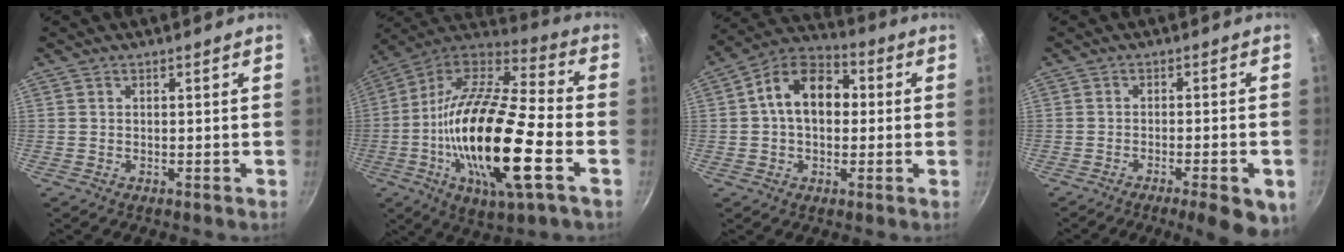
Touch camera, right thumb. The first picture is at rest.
{"total": 27.6, "force": [-6.6, 8.5, 25.4], "torque": [-0.467, 0.014, -0.135]}
{"total": 13.0, "force": [1.3, 9.1, 9.3], "torque": [-0.112, 0.033, 0.001]}
{"total": 9.1, "force": [-4.9, 2.2, 7.4], "torque": [-0.096, 0.011, -0.066]}